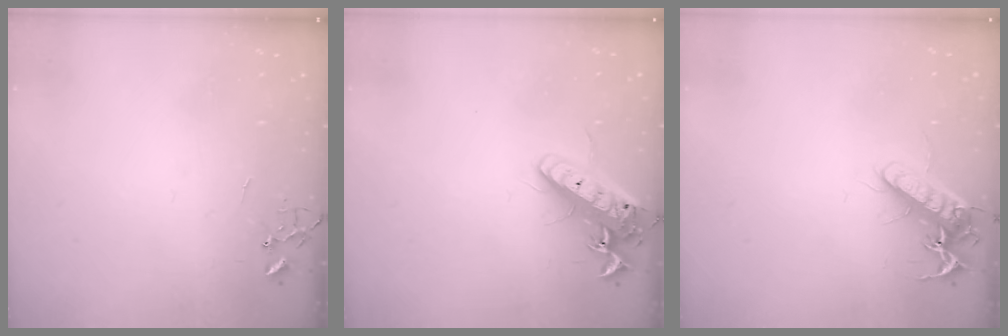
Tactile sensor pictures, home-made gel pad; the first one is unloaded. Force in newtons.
{"total": 14.8, "press": 14.6, "slide": 2.9}
{"total": 13.6, "press": 13.5, "slide": 1.8}